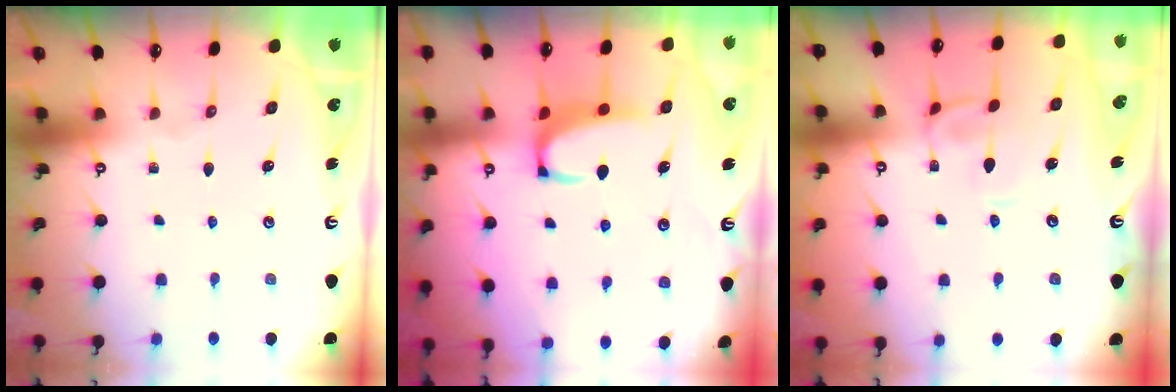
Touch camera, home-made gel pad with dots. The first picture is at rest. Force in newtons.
{"total": 2.4, "press": 2.3, "slide": 0.7}
{"total": 2.4, "press": 2.4, "slide": 0.6}